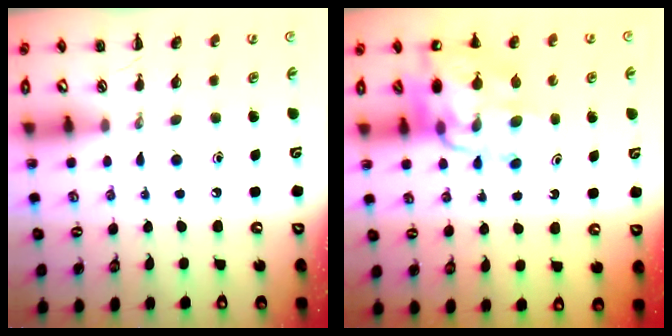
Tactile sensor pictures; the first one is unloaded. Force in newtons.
{"total": 13.8, "press": 13.4, "slide": 3.4}